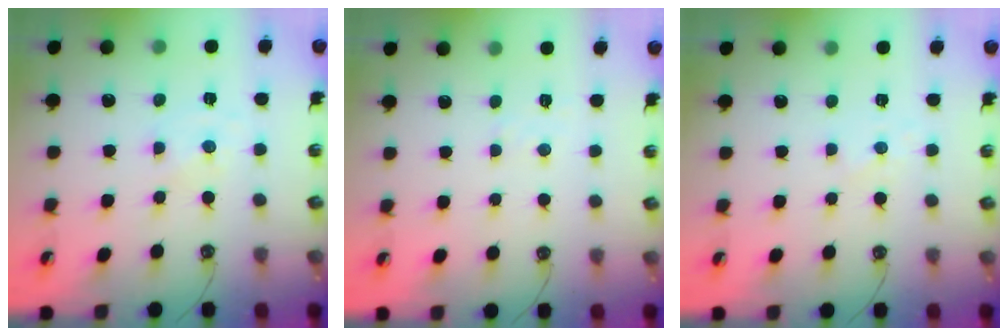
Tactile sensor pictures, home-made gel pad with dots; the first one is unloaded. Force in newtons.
{"total": 2.5, "press": 2.5, "slide": 0.4}
{"total": 2.8, "press": 2.8, "slide": 0.3}